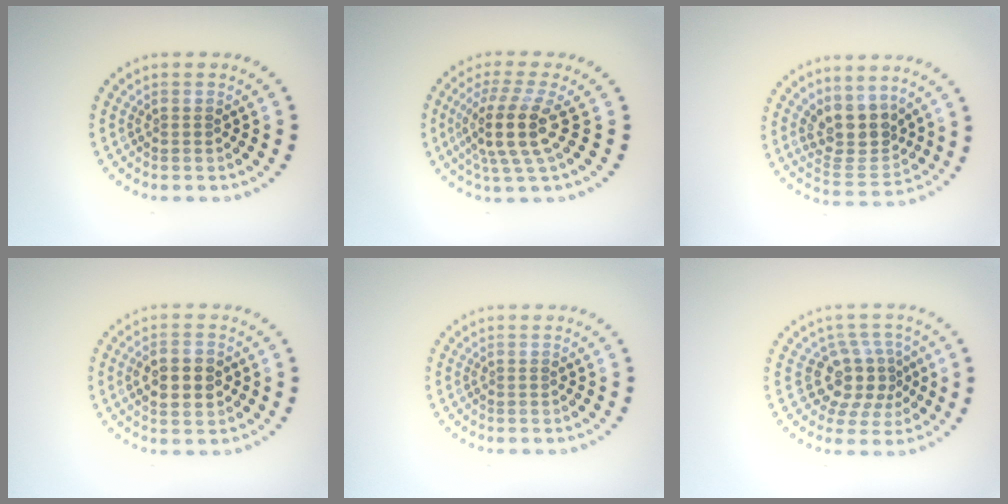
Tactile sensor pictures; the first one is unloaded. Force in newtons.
{"total": 4.4, "press": 3.4, "slide": 2.9}
{"total": 4.1, "press": 3.6, "slide": 1.9}
{"total": 4.4, "press": 4.4, "slide": 0.2}
{"total": 0.0}
{"total": 3.9, "press": 3.2, "slide": 2.3}